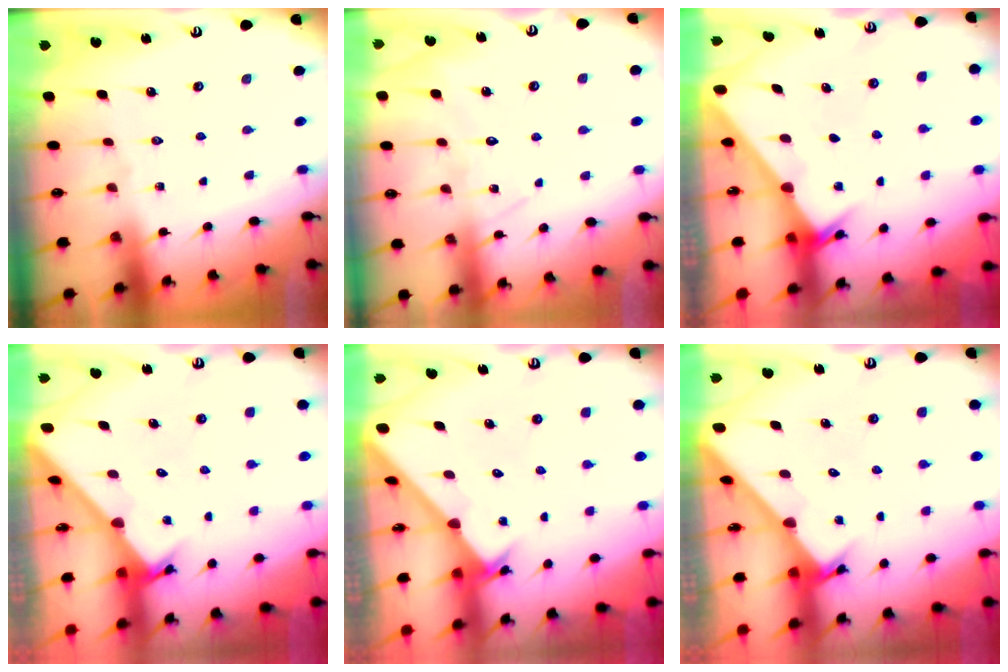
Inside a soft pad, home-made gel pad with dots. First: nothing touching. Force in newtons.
{"total": 6.5, "press": 6.5, "slide": 0.5}
{"total": 2.1, "press": 2.1, "slide": 0.1}
{"total": 2.5, "press": 2.5, "slide": 0.2}
{"total": 2.5, "press": 2.5, "slide": 0.2}
{"total": 2.4, "press": 2.4, "slide": 0.1}